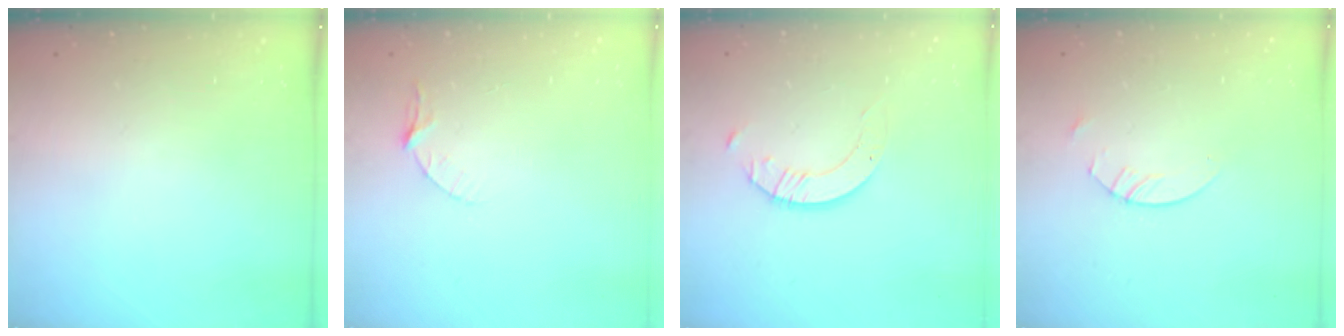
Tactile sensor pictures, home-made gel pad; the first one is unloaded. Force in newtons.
{"total": 3.5, "press": 3.4, "slide": 0.4}
{"total": 2.1, "press": 2.1, "slide": 0.2}
{"total": 2.4, "press": 2.4, "slide": 0.1}